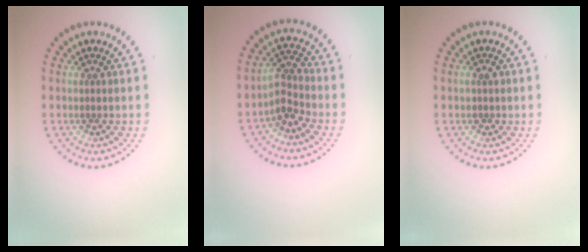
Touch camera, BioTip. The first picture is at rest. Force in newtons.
{"total": 2.6, "press": 2.0, "slide": 1.7}
{"total": 1.1, "press": 1.0, "slide": 0.4}